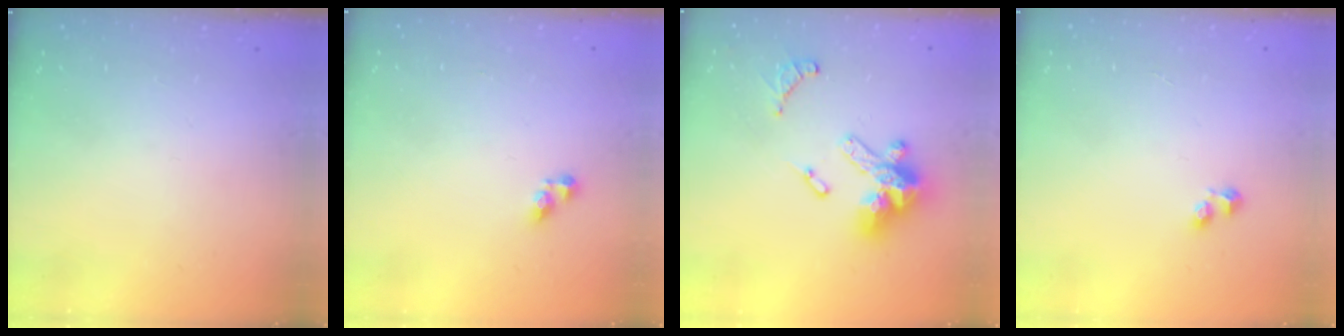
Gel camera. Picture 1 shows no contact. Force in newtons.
{"total": 4.6, "press": 4.6, "slide": 0.6}
{"total": 16.2, "press": 16.1, "slide": 1.6}
{"total": 1.7, "press": 1.6, "slide": 0.6}